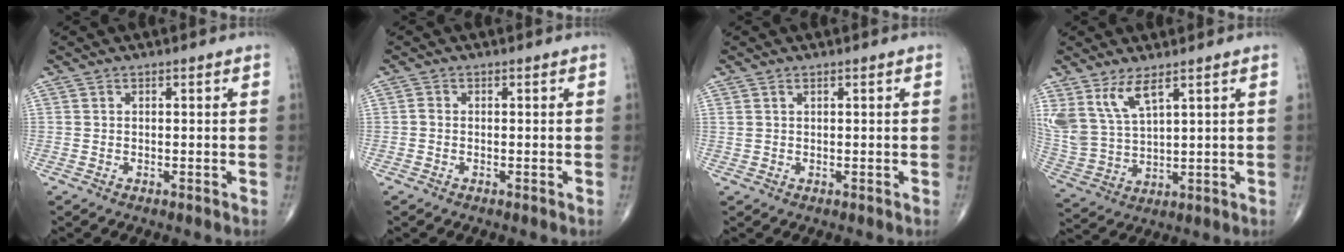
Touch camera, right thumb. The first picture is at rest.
{"total": 0.7, "force": [-0.2, 0.5, 0.5], "torque": [-0.008, 0.000, -0.008]}
{"total": 0.8, "force": [0.5, 0.3, 0.5], "torque": [-0.011, 0.005, 0.014]}
{"total": 9.1, "force": [5.6, 3.4, 6.4], "torque": [-0.135, -0.027, 0.131]}